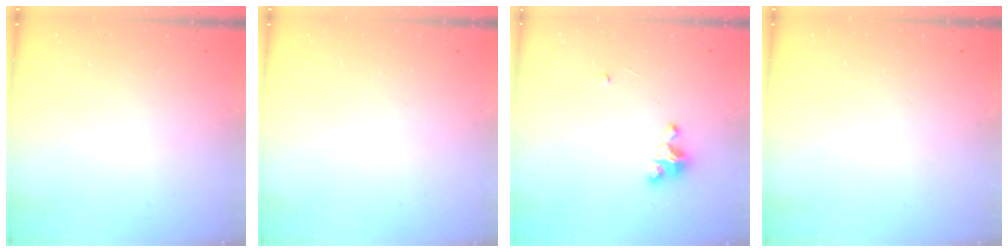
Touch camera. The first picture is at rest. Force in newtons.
{"total": 0.0}
{"total": 3.4, "press": 3.4, "slide": 0.4}
{"total": 0.0}